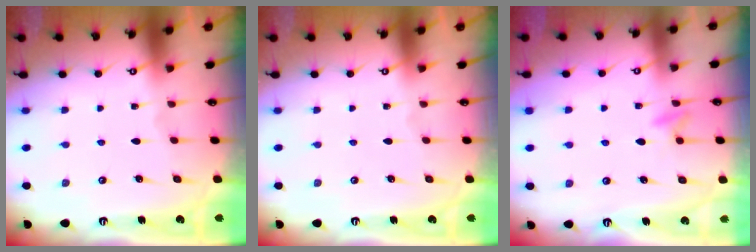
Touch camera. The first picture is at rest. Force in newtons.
{"total": 0.0}
{"total": 6.8, "press": 6.7, "slide": 0.9}